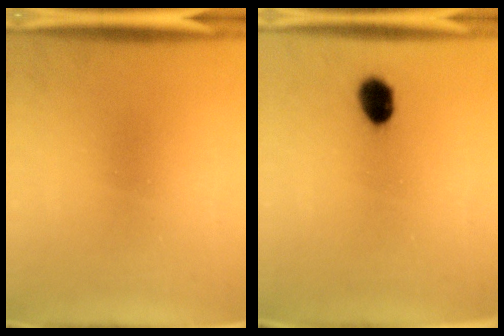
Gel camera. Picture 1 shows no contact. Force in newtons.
{"total": 5.1}